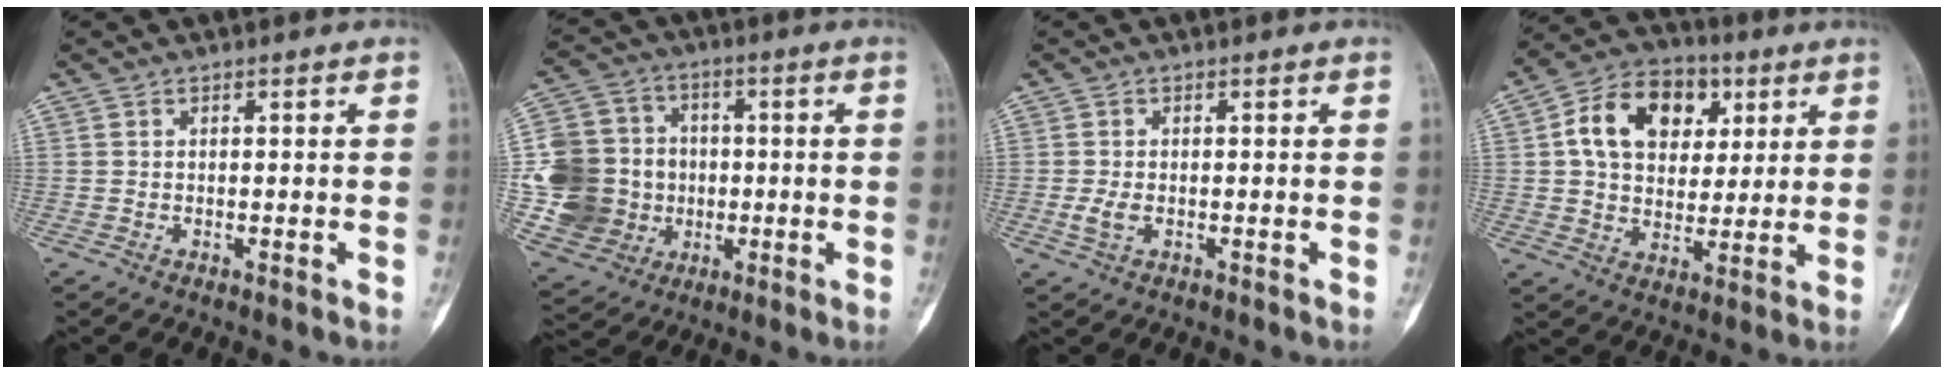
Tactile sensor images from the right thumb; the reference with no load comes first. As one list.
[{"total": 16.3, "force": [-1.7, 14.8, 6.8], "torque": [-0.118, 0.021, -0.020]}, {"total": 2.4, "force": [-0.5, 1.4, 1.9], "torque": [-0.048, -0.001, -0.011]}, {"total": 15.5, "force": [4.5, 11.3, 9.6], "torque": [-0.130, 0.003, 0.070]}]